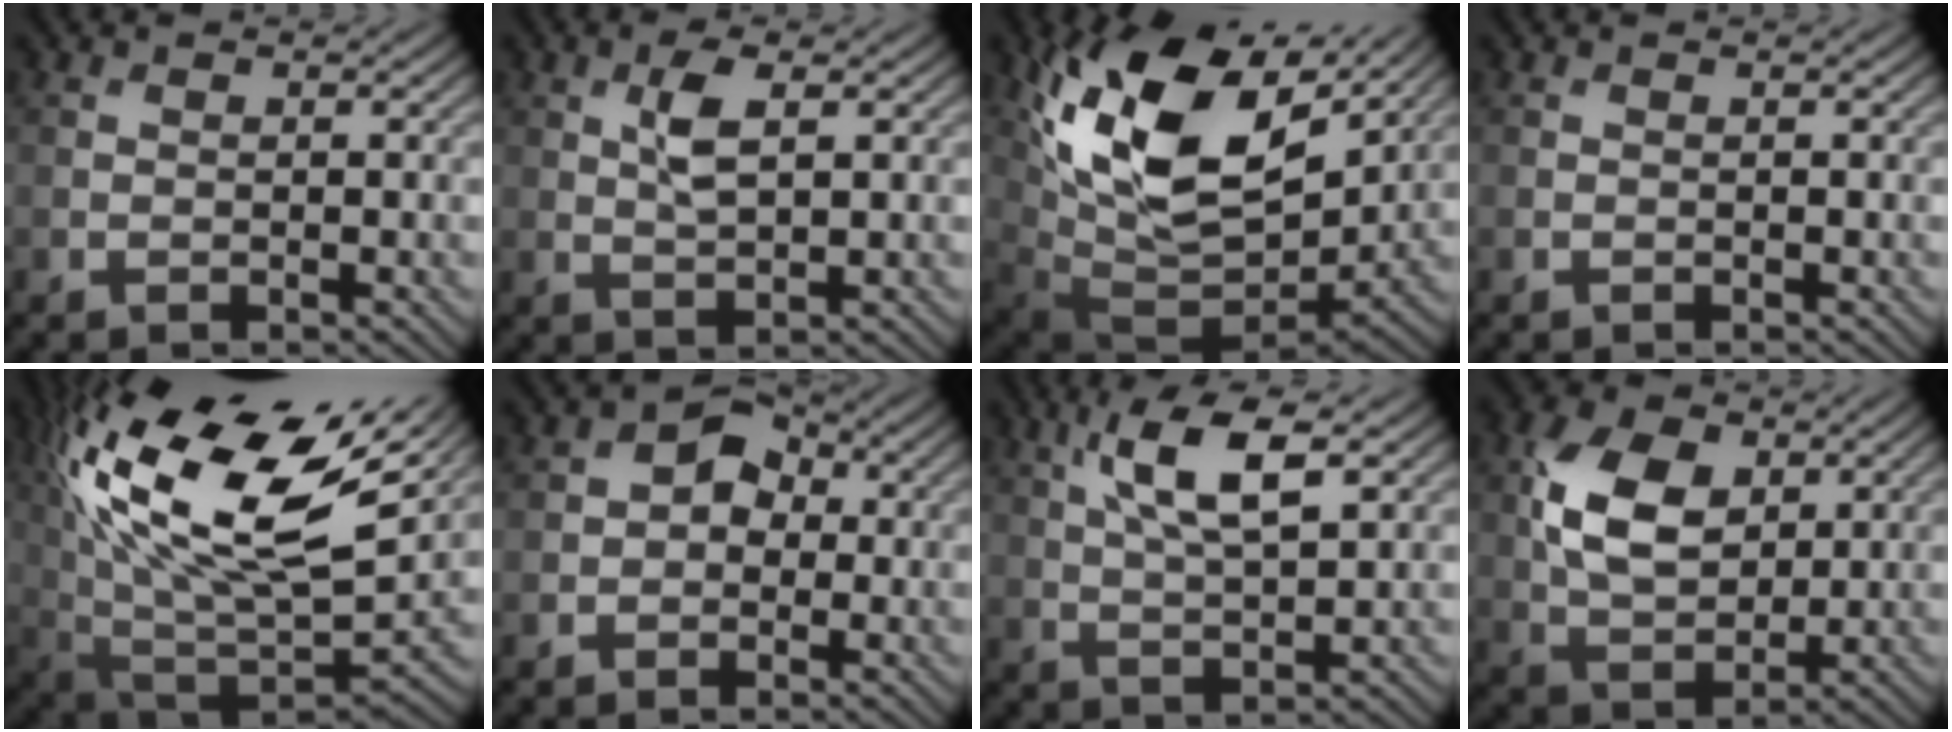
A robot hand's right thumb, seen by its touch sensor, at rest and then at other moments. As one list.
[{"total": 3.9, "force": [1.1, 1.5, 3.4], "torque": [-0.075, 0.001, 0.024]}, {"total": 17.0, "force": [7.5, 9.4, 12.1], "torque": [-0.265, 0.012, 0.148]}, {"total": 0.0}, {"total": 21.4, "force": [8.5, 10.1, 16.9], "torque": [-0.336, 0.018, 0.143]}, {"total": 4.2, "force": [0.2, 3.2, 2.7], "torque": [-0.036, 0.006, -0.012]}, {"total": 8.3, "force": [3.5, 2.6, 7.0], "torque": [-0.140, 0.009, 0.066]}, {"total": 9.2, "force": [2.5, 5.9, 6.6], "torque": [-0.149, 0.008, 0.047]}]